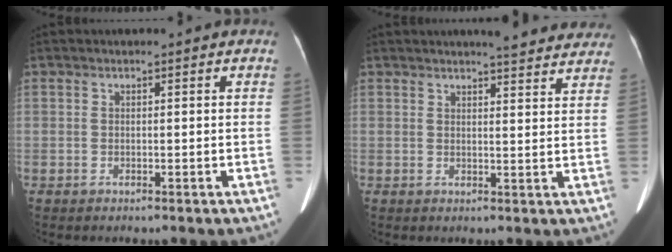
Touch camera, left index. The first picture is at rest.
{"total": 10.2, "force": [9.4, 1.5, 3.7], "torque": [-0.031, -0.007, 0.092]}